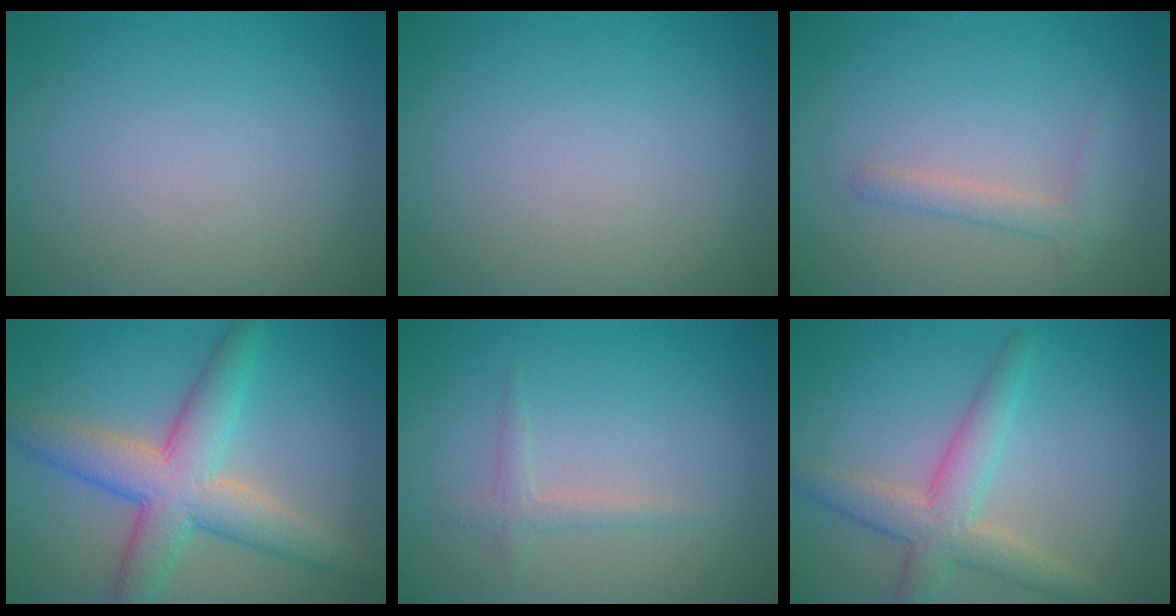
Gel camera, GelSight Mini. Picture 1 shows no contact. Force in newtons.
{"total": 0.0}
{"total": 1.7, "press": 1.7, "slide": 0.1}
{"total": 6.7, "press": 6.7, "slide": 0.2}
{"total": 1.3, "press": 1.3, "slide": 0.0}
{"total": 4.2, "press": 4.2, "slide": 0.3}